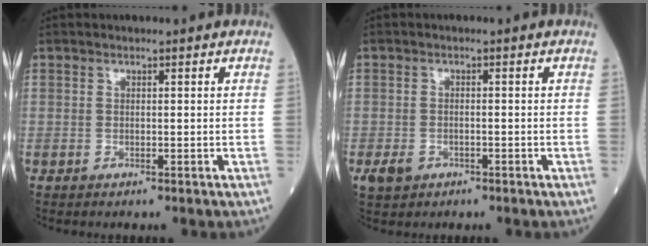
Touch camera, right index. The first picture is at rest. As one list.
[{"total": 2.7, "force": [-1.4, 1.8, 1.3], "torque": [-0.026, 0.001, -0.016]}]